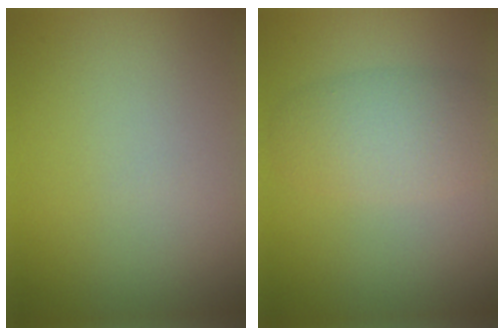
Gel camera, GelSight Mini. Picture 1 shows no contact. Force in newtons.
{"total": 4.4, "press": 4.4, "slide": 0.1}